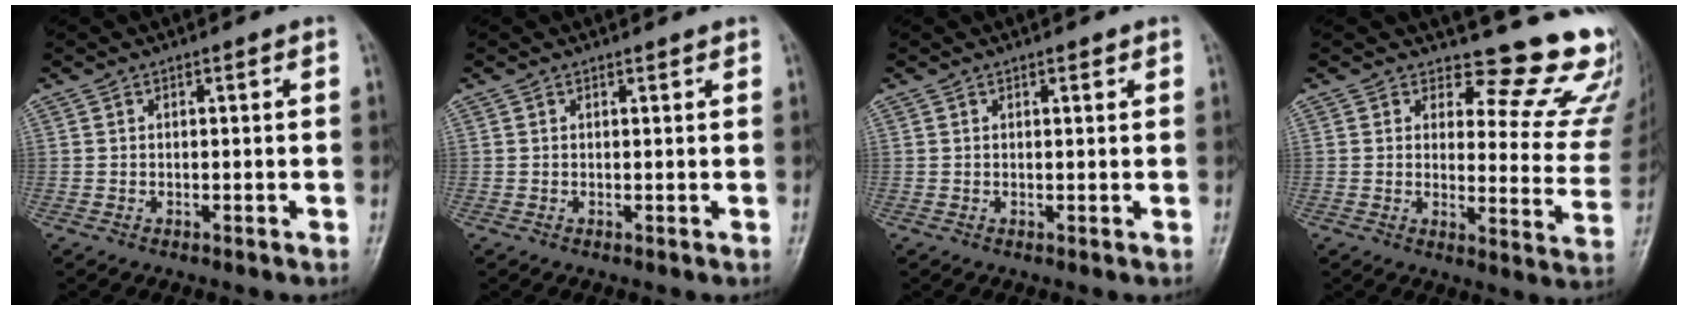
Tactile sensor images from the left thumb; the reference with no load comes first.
{"total": 0.6, "force": [0.6, 0.2, 0.1], "torque": [-0.002, -0.004, 0.008]}
{"total": 1.0, "force": [0.7, 0.4, 0.6], "torque": [-0.007, -0.003, 0.010]}
{"total": 14.0, "force": [13.0, 3.9, 3.1], "torque": [0.005, -0.146, 0.134]}